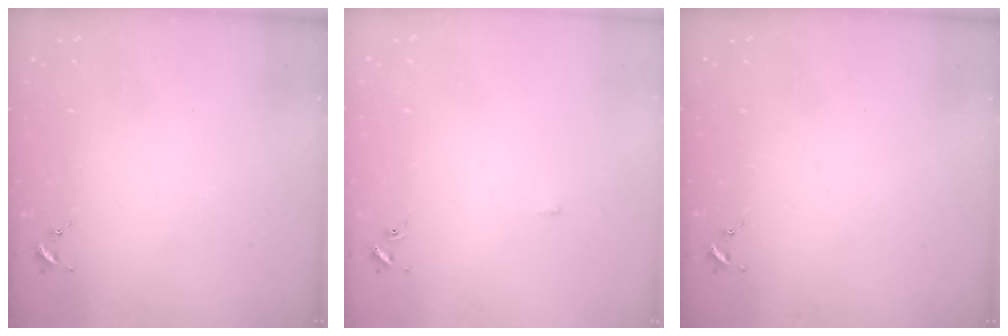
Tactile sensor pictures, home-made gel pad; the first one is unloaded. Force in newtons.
{"total": 1.8, "press": 1.8, "slide": 0.5}
{"total": 0.0}